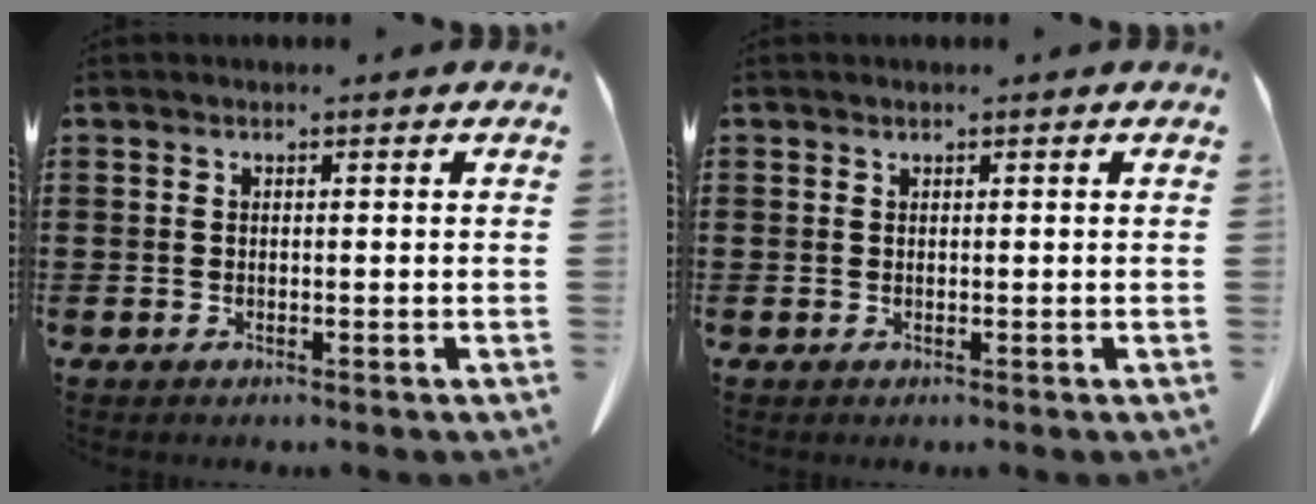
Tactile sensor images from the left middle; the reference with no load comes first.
{"total": 0.0}